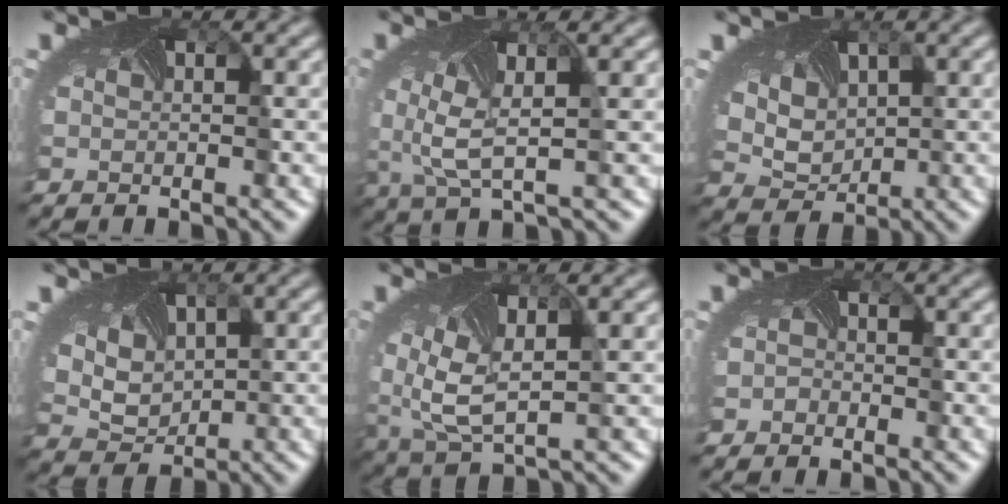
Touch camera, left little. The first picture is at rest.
{"total": 3.8, "force": [0.3, 1.0, 3.7], "torque": [-0.099, -0.001, 0.003]}
{"total": 4.8, "force": [2.0, 3.4, 2.7], "torque": [-0.069, 0.015, 0.042]}
{"total": 4.4, "force": [1.9, 3.1, 2.5], "torque": [-0.069, 0.010, 0.045]}
{"total": 5.8, "force": [0.4, 2.8, 5.1], "torque": [-0.121, -0.005, 0.009]}
{"total": 0.7, "force": [-0.7, 0.3, -0.2], "torque": [0.002, -0.003, -0.013]}